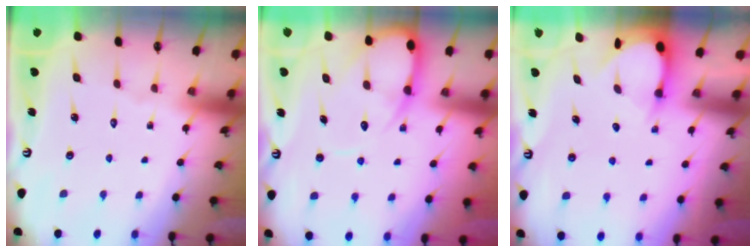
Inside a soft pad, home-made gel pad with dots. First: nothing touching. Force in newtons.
{"total": 8.6, "press": 8.6, "slide": 0.9}
{"total": 3.5, "press": 3.5, "slide": 0.4}